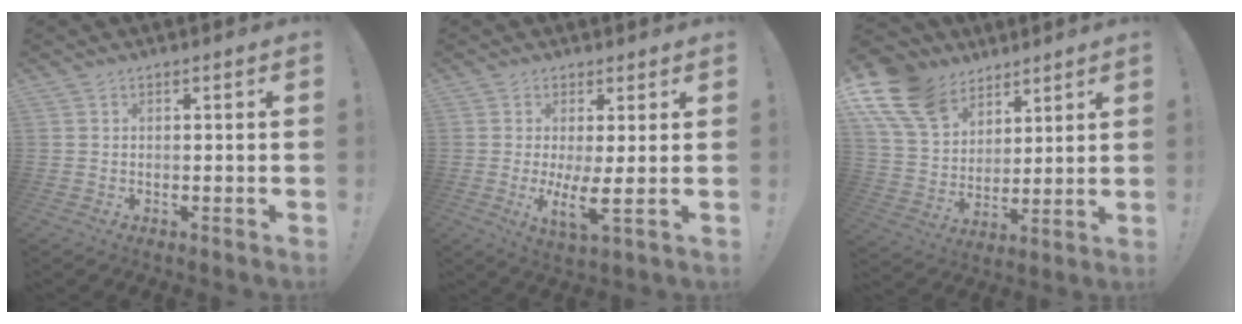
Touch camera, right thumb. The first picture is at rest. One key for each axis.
{"total": 6.9, "fx": 0.3, "fy": 0.7, "fz": 6.8, "tx": -0.109, "ty": -0.030, "tz": 0.005}
{"total": 16.7, "fx": 10.4, "fy": 10.9, "fz": 7.3, "tx": -0.150, "ty": -0.054, "tz": 0.205}